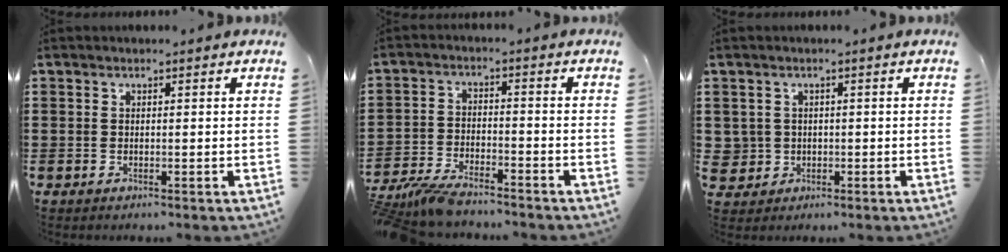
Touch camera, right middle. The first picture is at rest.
{"total": 5.3, "force": [-5.0, 0.6, 1.5], "torque": [-0.053, -0.008, -0.104]}
{"total": 2.6, "force": [-0.1, 2.6, 0.1], "torque": [-0.016, 0.008, -0.005]}